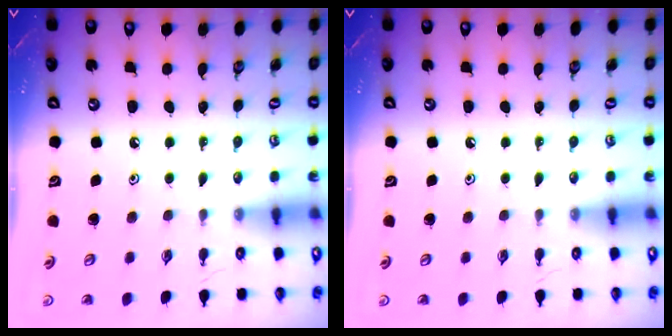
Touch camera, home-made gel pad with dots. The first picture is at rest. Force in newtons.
{"total": 0.0}